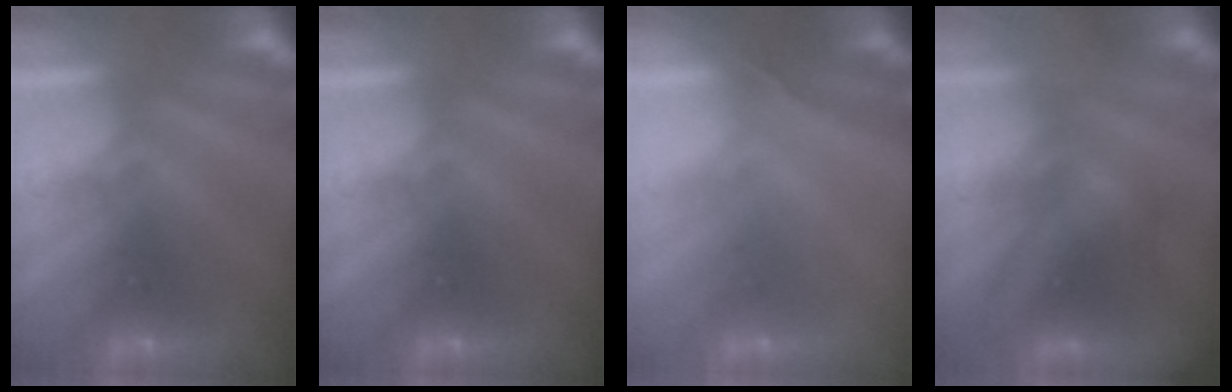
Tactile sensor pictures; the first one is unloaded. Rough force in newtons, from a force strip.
{"total": 0.0}
{"total": 1.8}
{"total": 7.1}